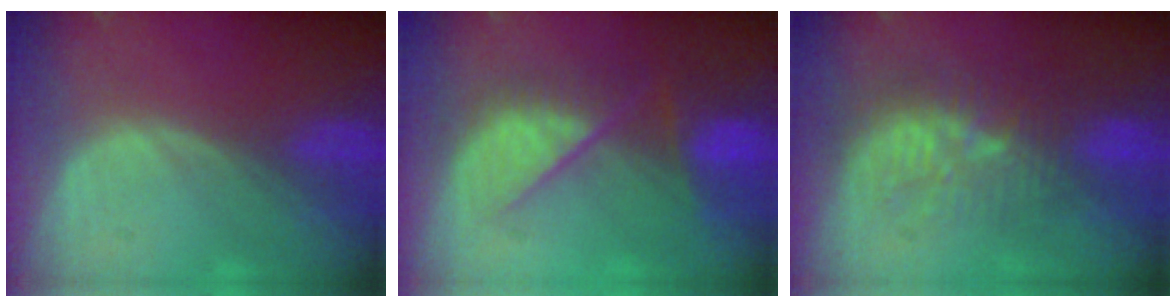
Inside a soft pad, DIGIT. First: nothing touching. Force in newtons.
{"total": 9.6, "press": 8.2, "slide": 5.1}
{"total": 9.2, "press": 8.8, "slide": 2.6}